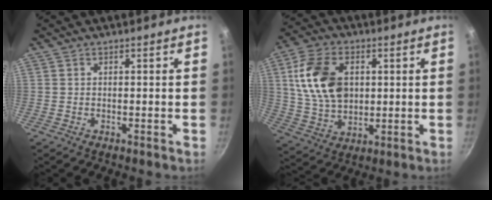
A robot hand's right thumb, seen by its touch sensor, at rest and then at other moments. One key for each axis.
{"total": 14.9, "fx": 2.9, "fy": 10.3, "fz": 10.4, "tx": -0.177, "ty": -0.002, "tz": 0.060}